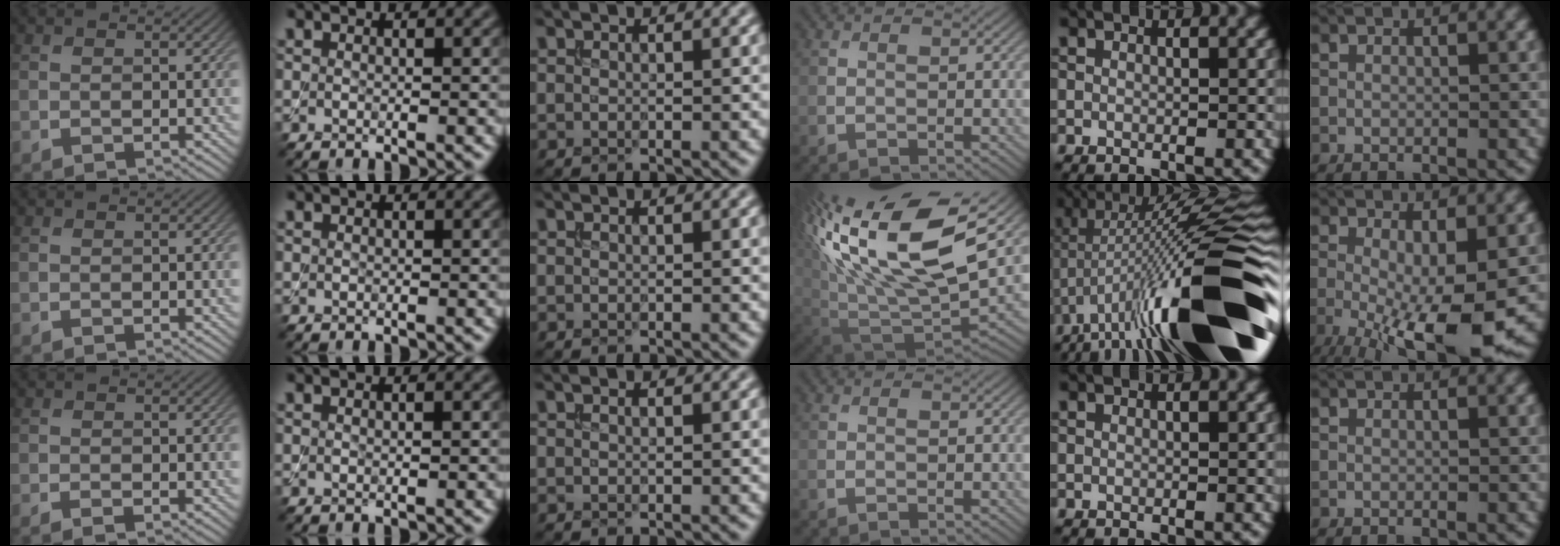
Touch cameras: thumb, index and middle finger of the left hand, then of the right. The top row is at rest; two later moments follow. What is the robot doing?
{"motion": "assemble", "object": "toy tower of hanoi"}